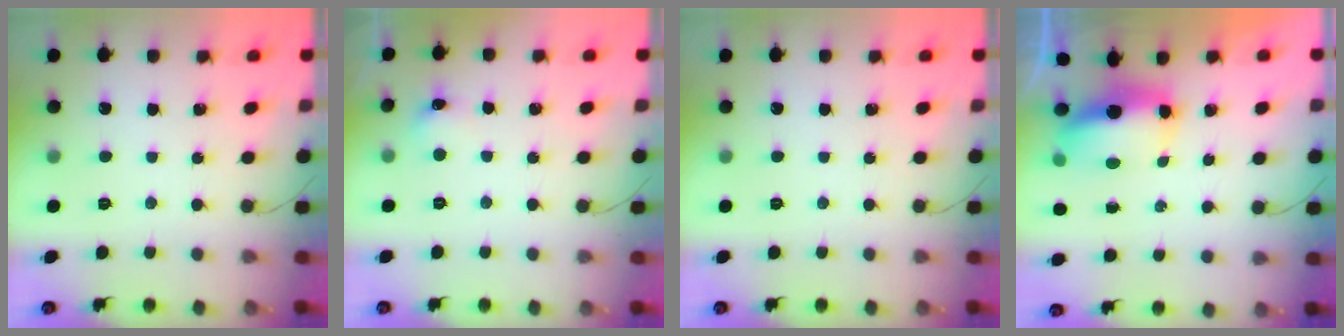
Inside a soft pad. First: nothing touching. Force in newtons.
{"total": 5.9, "press": 5.6, "slide": 1.7}
{"total": 0.0}
{"total": 9.1, "press": 8.0, "slide": 4.3}